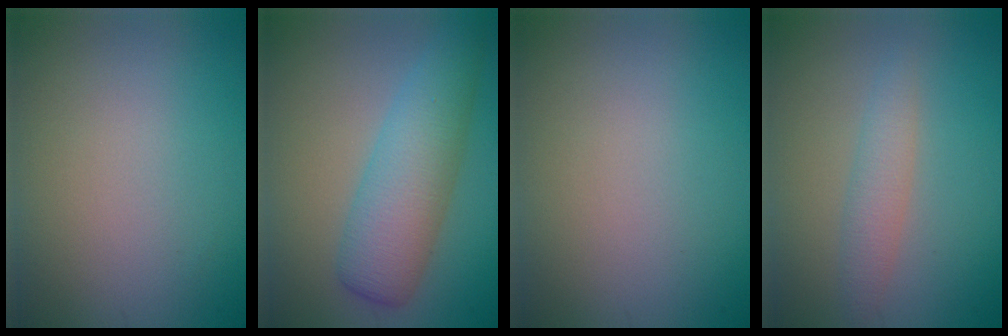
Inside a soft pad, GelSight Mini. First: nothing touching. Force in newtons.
{"total": 5.9, "press": 5.9, "slide": 0.3}
{"total": 0.0}
{"total": 2.1, "press": 2.1, "slide": 0.1}